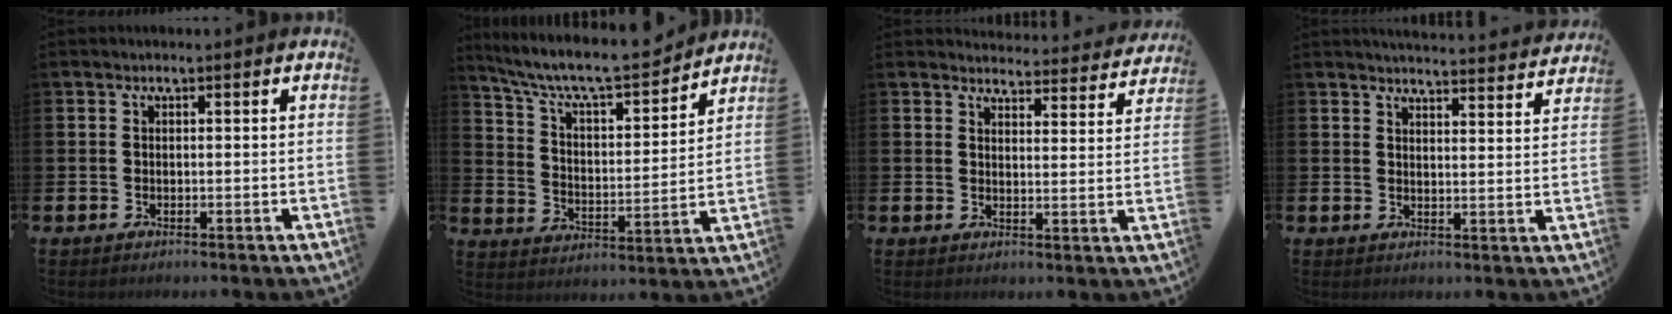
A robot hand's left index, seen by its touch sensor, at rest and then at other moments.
{"total": 8.6, "force": [7.9, 1.5, 3.0], "torque": [-0.092, -0.059, 0.131]}
{"total": 4.0, "force": [3.9, 0.6, 0.2], "torque": [-0.003, -0.032, 0.066]}
{"total": 4.3, "force": [4.3, -0.2, 0.2], "torque": [-0.001, -0.036, 0.073]}